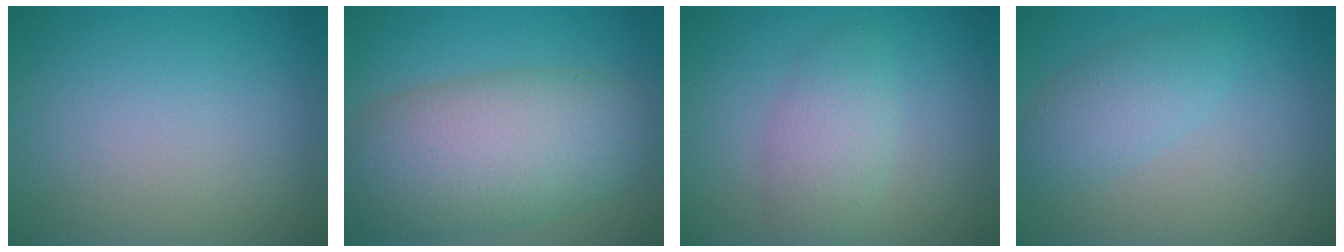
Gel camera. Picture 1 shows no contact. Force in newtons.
{"total": 10.0, "press": 10.0, "slide": 0.3}
{"total": 3.2, "press": 3.2, "slide": 0.1}
{"total": 2.8, "press": 2.8, "slide": 0.1}